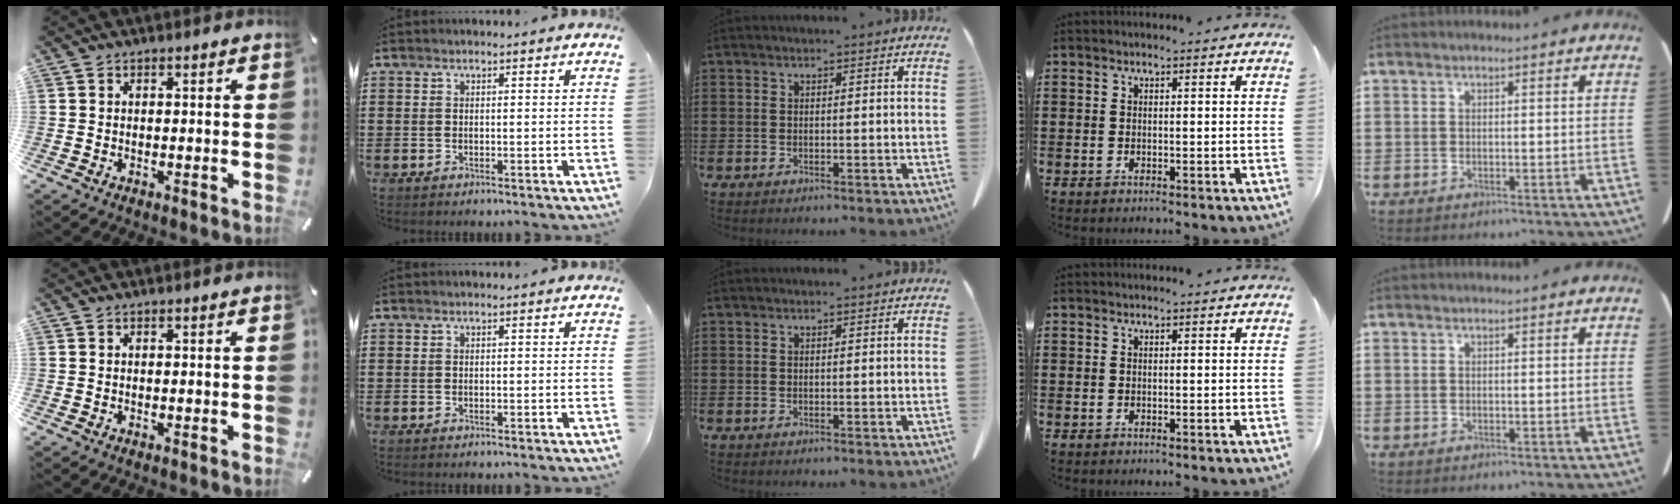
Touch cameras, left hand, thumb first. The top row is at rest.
{}